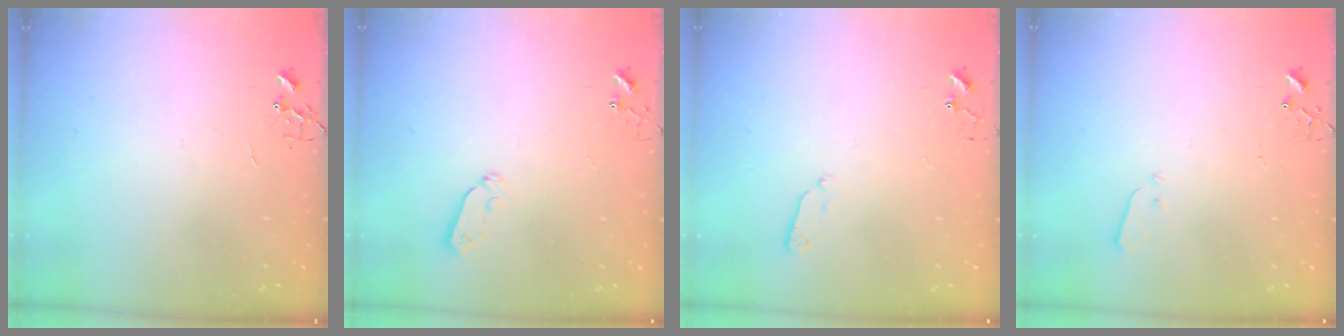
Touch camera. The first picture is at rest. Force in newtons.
{"total": 3.9, "press": 3.8, "slide": 0.6}
{"total": 4.7, "press": 4.6, "slide": 0.9}
{"total": 2.2, "press": 2.1, "slide": 0.3}